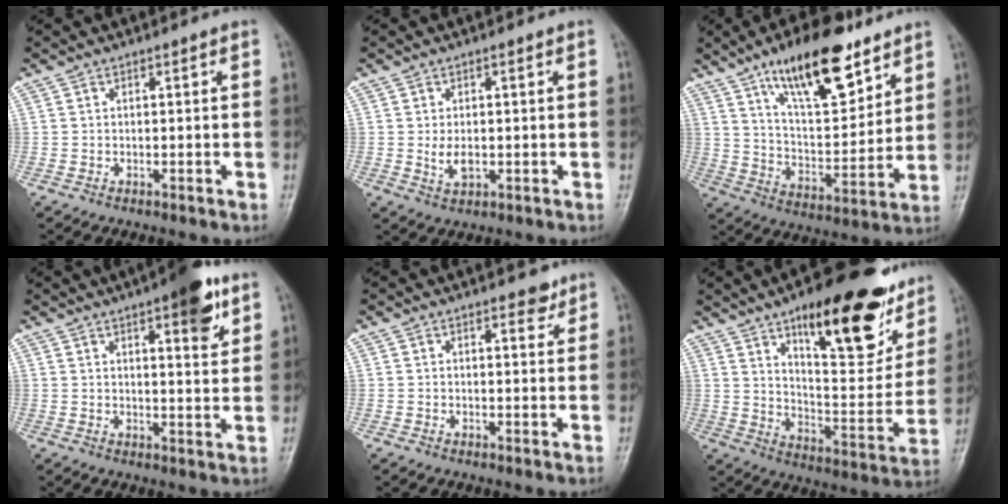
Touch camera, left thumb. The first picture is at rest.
{"total": 3.7, "force": [0.0, 2.2, 3.0], "torque": [-0.048, -0.008, 0.005]}
{"total": 19.2, "force": [12.0, 7.3, 13.1], "torque": [-0.172, -0.060, 0.207]}
{"total": 9.8, "force": [5.2, 2.9, 7.8], "torque": [-0.087, -0.022, 0.066]}
{"total": 2.5, "force": [1.8, 1.1, 1.3], "torque": [-0.006, -0.010, 0.023]}
{"total": 25.9, "force": [15.0, 9.3, 18.9], "torque": [-0.215, -0.057, 0.229]}